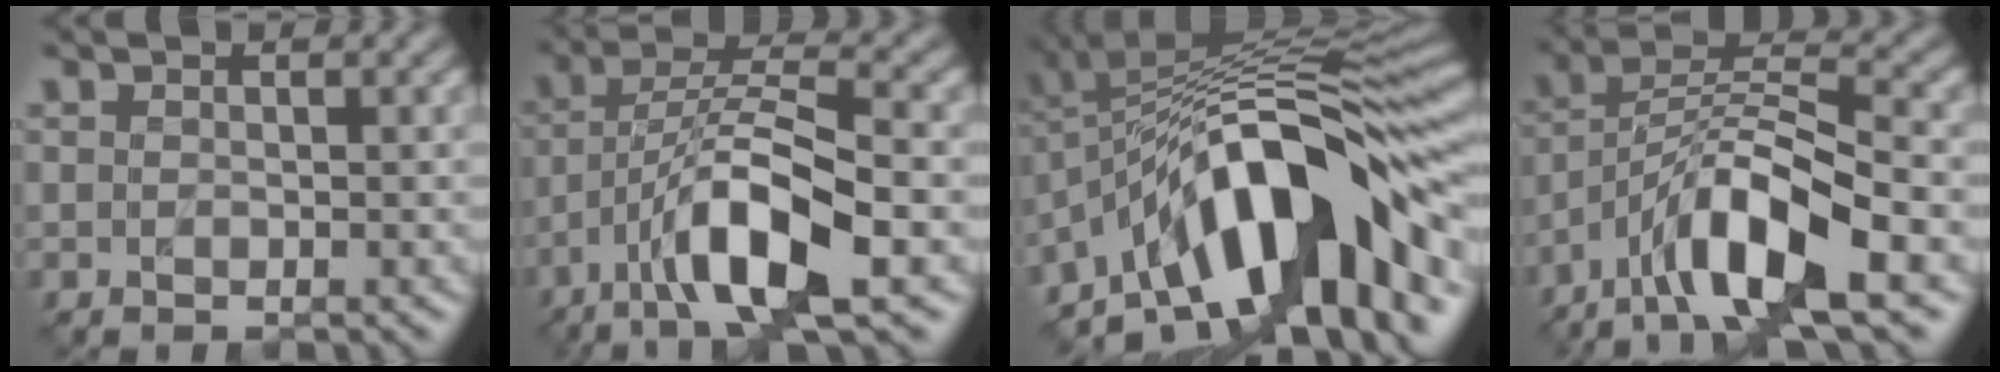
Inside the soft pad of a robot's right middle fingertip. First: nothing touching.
{"total": 9.5, "force": [-4.4, 2.1, 8.1], "torque": [-0.139, 0.014, -0.085]}
{"total": 13.9, "force": [-6.1, 4.5, 11.6], "torque": [-0.169, 0.028, -0.113]}
{"total": 9.7, "force": [-5.4, 2.2, 7.7], "torque": [-0.137, 0.014, -0.107]}